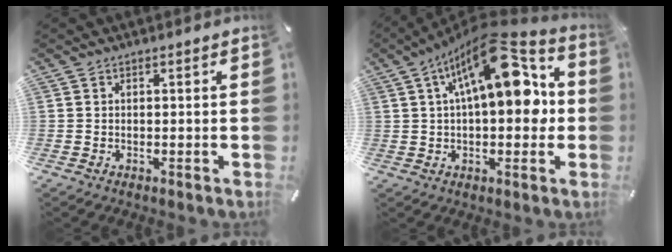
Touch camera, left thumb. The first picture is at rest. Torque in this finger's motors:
{"motor_torque": [2.02, 2.99, 1.93, -0.84, 0.69]}